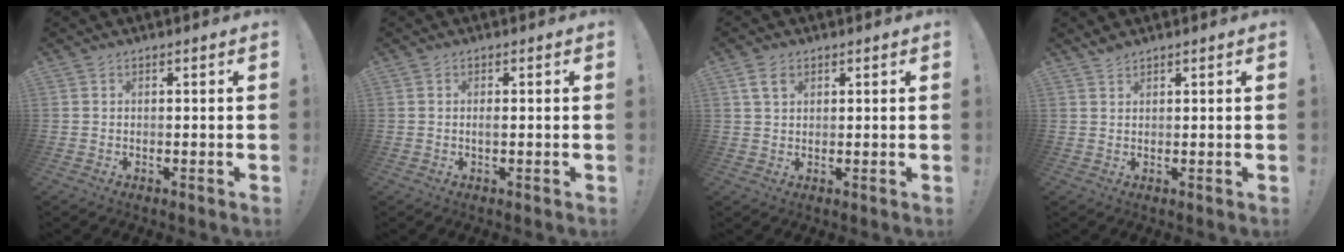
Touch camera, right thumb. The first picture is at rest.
{"total": 0.9, "force": [-0.2, 0.1, 0.9], "torque": [-0.013, -0.002, -0.005]}
{"total": 4.2, "force": [2.0, 2.6, 2.6], "torque": [-0.042, 0.001, 0.038]}
{"total": 1.6, "force": [1.5, 0.4, 0.5], "torque": [-0.003, -0.007, 0.027]}